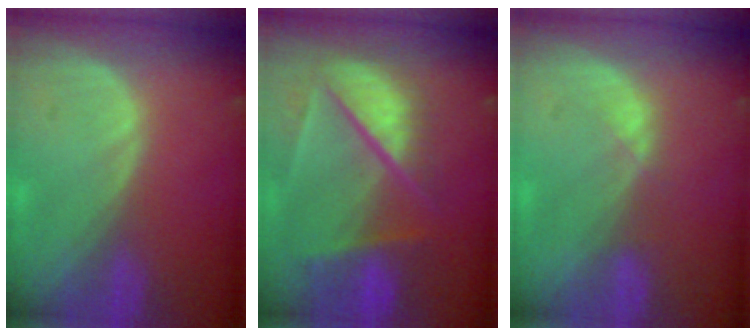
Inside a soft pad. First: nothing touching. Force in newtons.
{"total": 10.1, "press": 8.6, "slide": 5.3}
{"total": 1.4, "press": 1.2, "slide": 0.7}